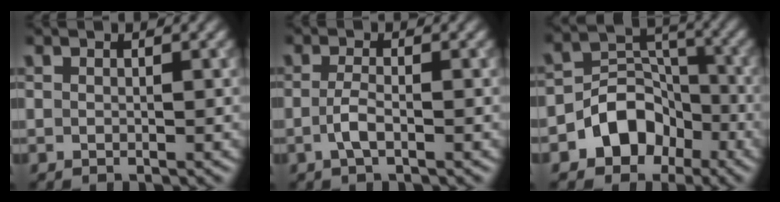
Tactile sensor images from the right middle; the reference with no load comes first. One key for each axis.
{"total": 1.7, "fx": -0.6, "fy": 0.5, "fz": 1.6, "tx": -0.034, "ty": -0.001, "tz": -0.015}
{"total": 5.9, "fx": -3.1, "fy": 4.5, "fz": 2.3, "tx": -0.016, "ty": 0.004, "tz": -0.061}